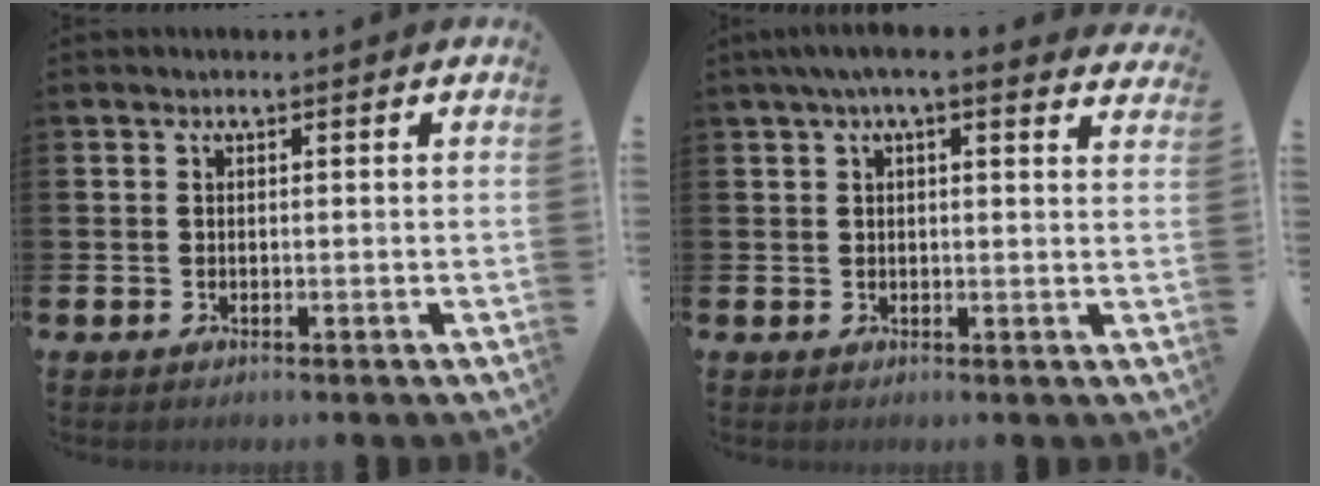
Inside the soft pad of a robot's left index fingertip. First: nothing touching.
{"total": 3.8, "force": [3.3, 0.4, 1.9], "torque": [-0.036, -0.011, 0.057]}